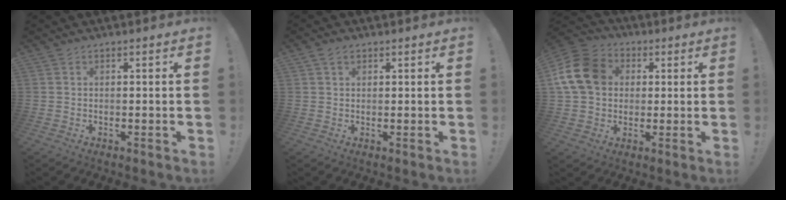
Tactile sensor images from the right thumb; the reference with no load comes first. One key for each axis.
{"total": 2.2, "fx": 1.3, "fy": 1.4, "fz": 1.1, "tx": -0.019, "ty": 0.002, "tz": 0.024}
{"total": 16.3, "fx": 3.2, "fy": 13.1, "fz": 9.2, "tx": -0.172, "ty": 0.006, "tz": 0.068}